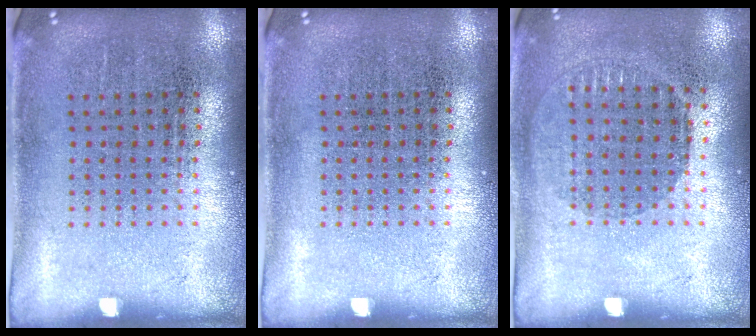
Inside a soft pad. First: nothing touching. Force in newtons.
{"total": 0.0}
{"total": 0.9, "press": 0.9, "slide": 0.3}